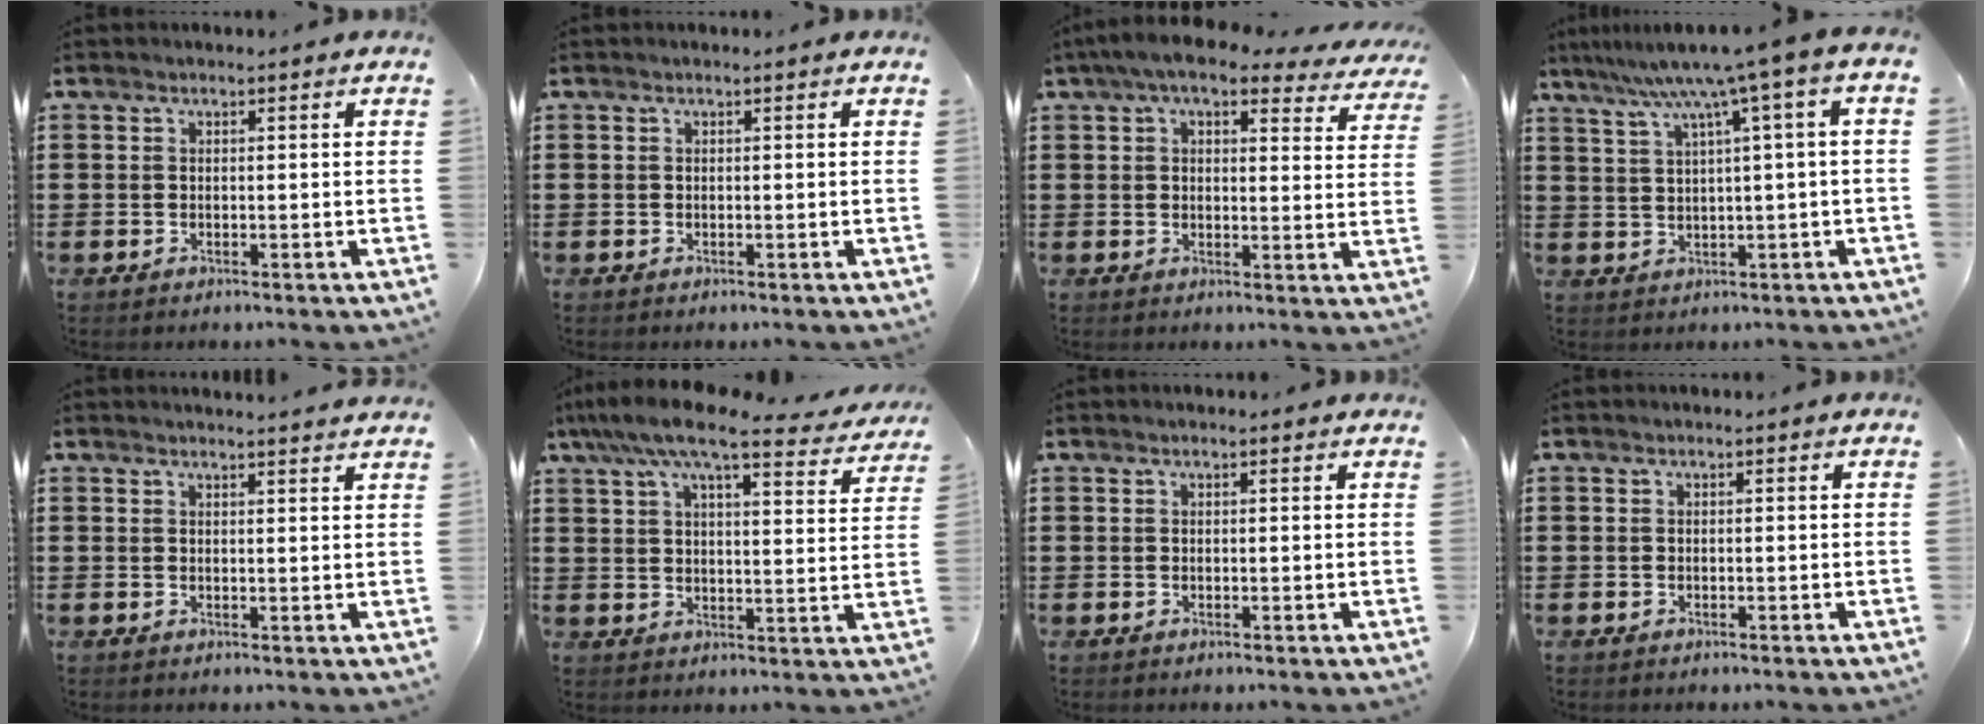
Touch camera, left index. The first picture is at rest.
{"total": 0.0}
{"total": 6.7, "force": [5.4, 1.5, 3.7], "torque": [-0.081, -0.012, 0.095]}
{"total": 6.7, "force": [2.7, -0.5, 6.1], "torque": [-0.125, -0.013, 0.038]}
{"total": 1.9, "force": [1.9, -0.3, 0.2], "torque": [-0.008, -0.003, 0.036]}
{"total": 9.1, "force": [7.4, 1.3, 5.1], "torque": [-0.116, -0.029, 0.129]}
{"total": 0.5, "force": [0.4, 0.1, 0.3], "torque": [-0.007, 0.001, 0.008]}
{"total": 0.0}